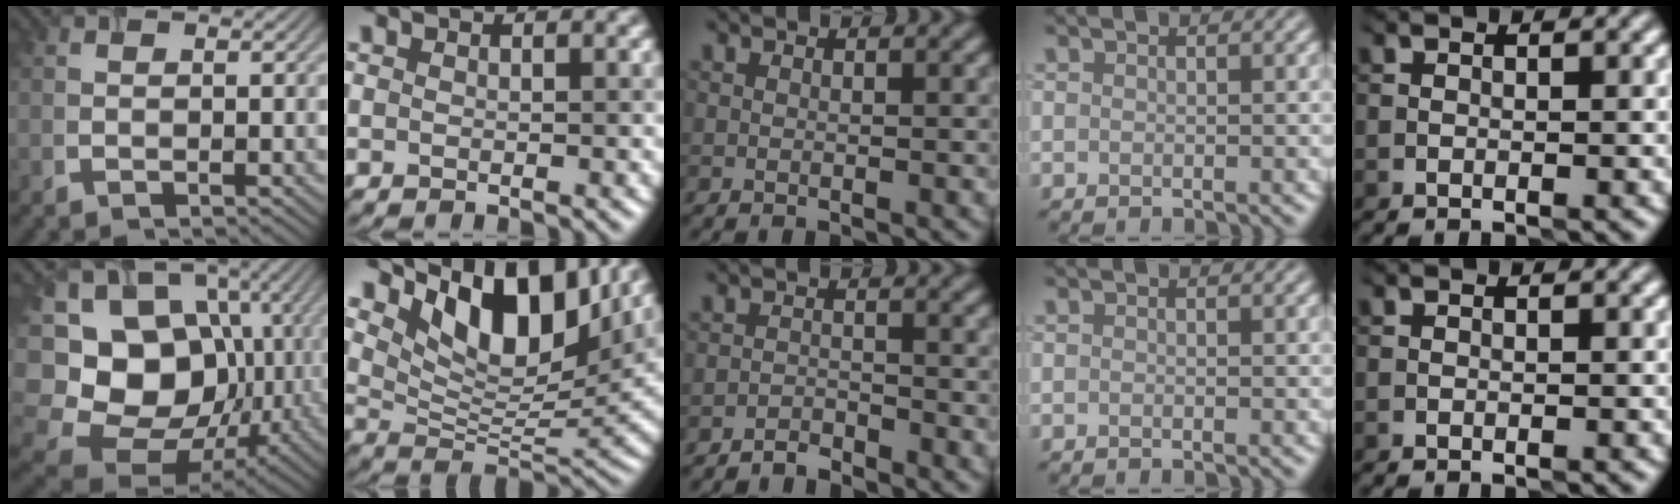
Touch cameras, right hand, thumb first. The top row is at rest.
{"thumb": {"total": 18.0, "force": [-1.7, 14.5, 10.6], "torque": [-0.225, -0.027, 0.002]}, "index": {"total": 10.3, "force": [6.3, 4.5, 6.9], "torque": [-0.109, 0.007, 0.117]}, "middle": {"total": 1.6, "force": [-1.6, -0.1, -0.3], "torque": [0.006, 0.013, -0.026]}}